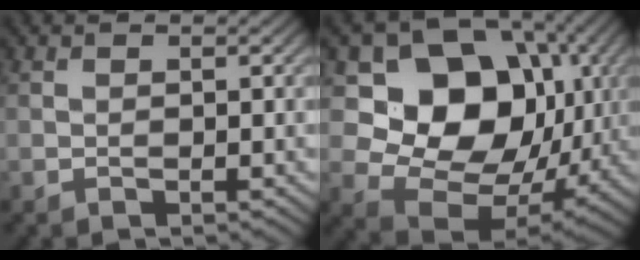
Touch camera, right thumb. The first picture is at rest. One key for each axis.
{"total": 15.9, "fx": 3.3, "fy": 12.5, "fz": 9.4, "tx": -0.169, "ty": -0.005, "tz": 0.059}